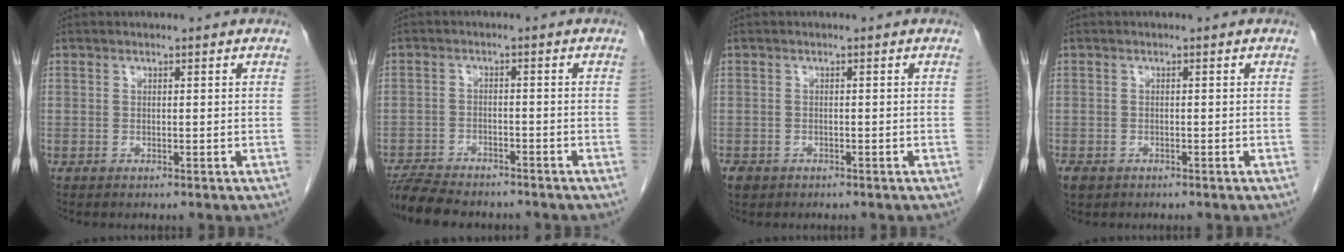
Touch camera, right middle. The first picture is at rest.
{"total": 9.4, "force": [-8.5, 2.2, 3.4], "torque": [-0.057, -0.011, -0.133]}
{"total": 1.9, "force": [-1.3, 1.3, 0.6], "torque": [-0.015, 0.000, -0.018]}
{"total": 2.1, "force": [-1.3, 1.4, 0.8], "torque": [-0.021, -0.002, -0.018]}